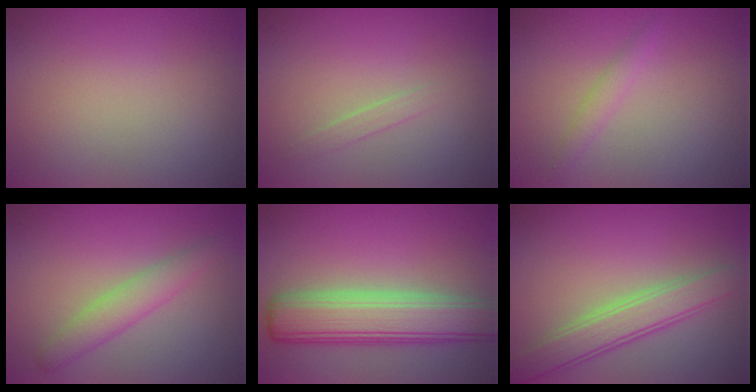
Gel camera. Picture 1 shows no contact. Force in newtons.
{"total": 0.9, "press": 0.9, "slide": 0.1}
{"total": 1.3, "press": 1.3, "slide": 0.1}
{"total": 2.7, "press": 2.7, "slide": 0.0}
{"total": 7.0, "press": 7.0, "slide": 0.6}
{"total": 4.0, "press": 4.0, "slide": 0.1}